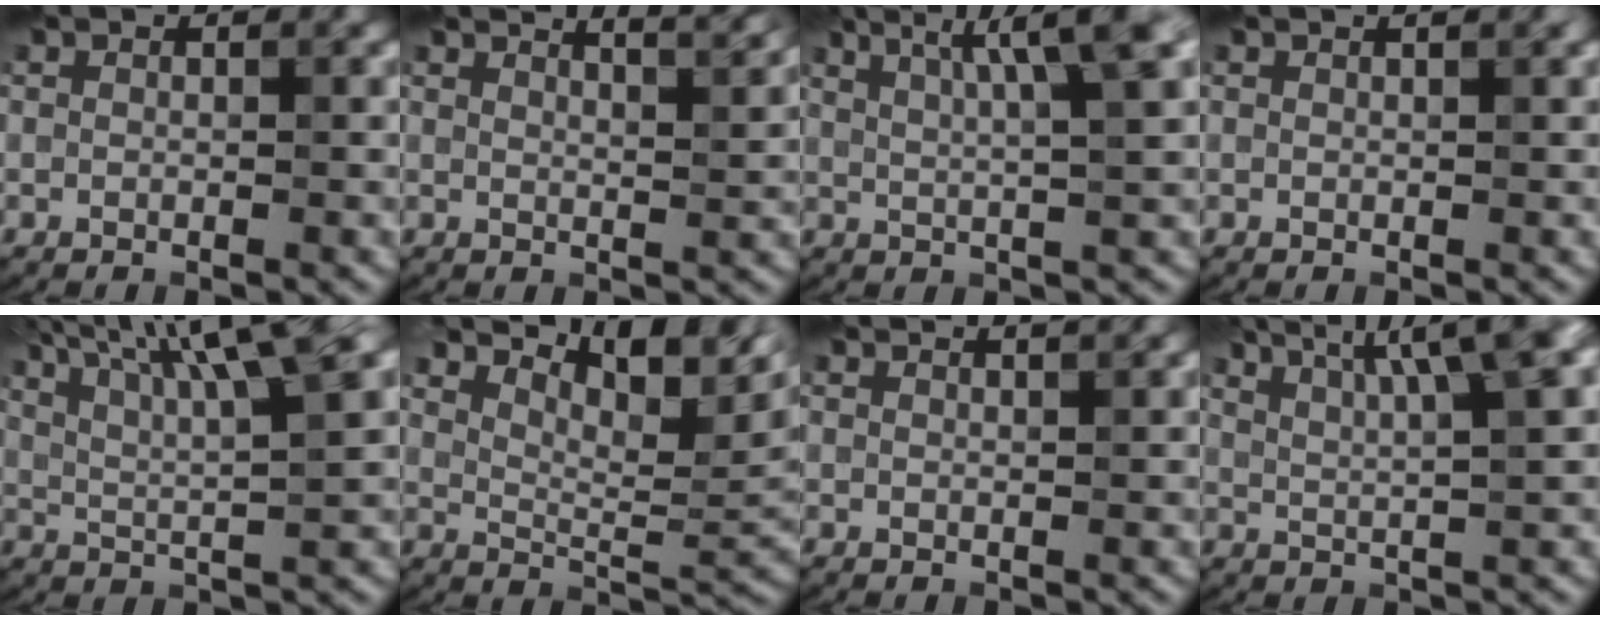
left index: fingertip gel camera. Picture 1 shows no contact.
{"total": 6.6, "force": [5.2, 1.9, 3.5], "torque": [-0.018, 0.037, 0.033]}
{"total": 6.9, "force": [3.4, 1.3, 5.9], "torque": [-0.072, 0.019, 0.050]}
{"total": 1.3, "force": [0.8, 0.4, 0.9], "torque": [-0.006, 0.002, 0.006]}
{"total": 11.6, "force": [6.5, 2.6, 9.2], "torque": [-0.133, 0.031, 0.087]}
{"total": 9.7, "force": [6.2, 3.2, 6.9], "torque": [-0.109, 0.014, 0.106]}
{"total": 2.0, "force": [1.7, 0.5, 0.9], "torque": [-0.001, 0.007, 0.006]}
{"total": 8.5, "force": [4.8, 1.9, 6.8], "torque": [-0.083, 0.033, 0.061]}